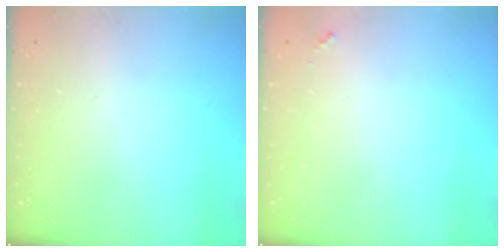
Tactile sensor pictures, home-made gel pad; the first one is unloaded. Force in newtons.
{"total": 3.5, "press": 3.5, "slide": 0.3}